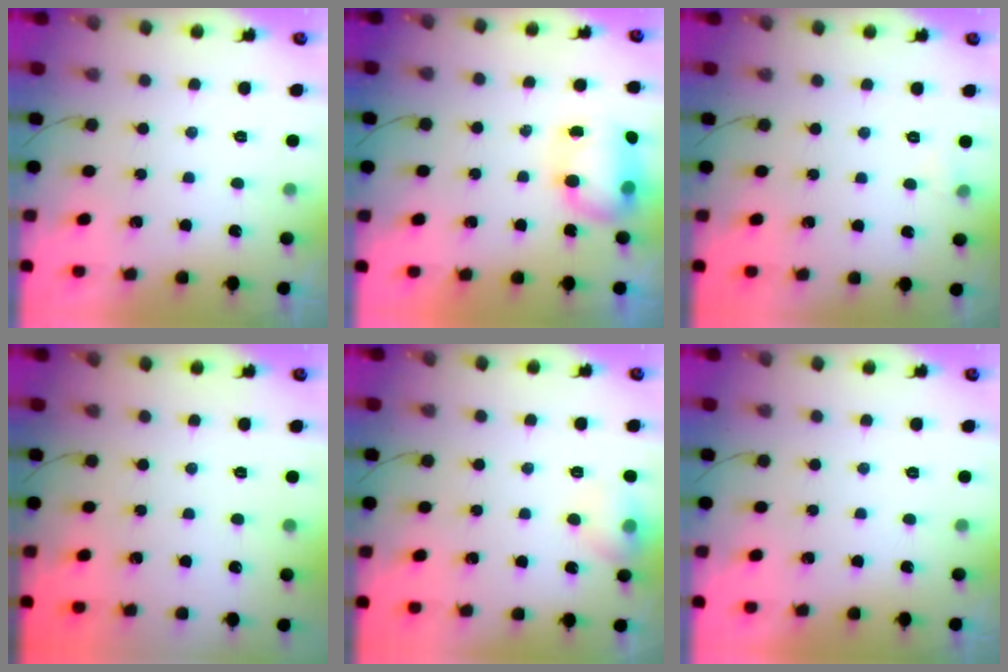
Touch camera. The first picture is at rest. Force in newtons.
{"total": 11.9, "press": 9.7, "slide": 6.8}
{"total": 2.9, "press": 2.8, "slide": 0.9}
{"total": 0.0}
{"total": 8.5, "press": 8.3, "slide": 1.5}
{"total": 0.0}